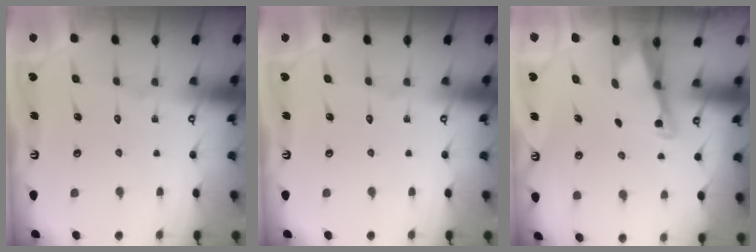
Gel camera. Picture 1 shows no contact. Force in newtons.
{"total": 0.0}
{"total": 2.8, "press": 2.8, "slide": 0.1}